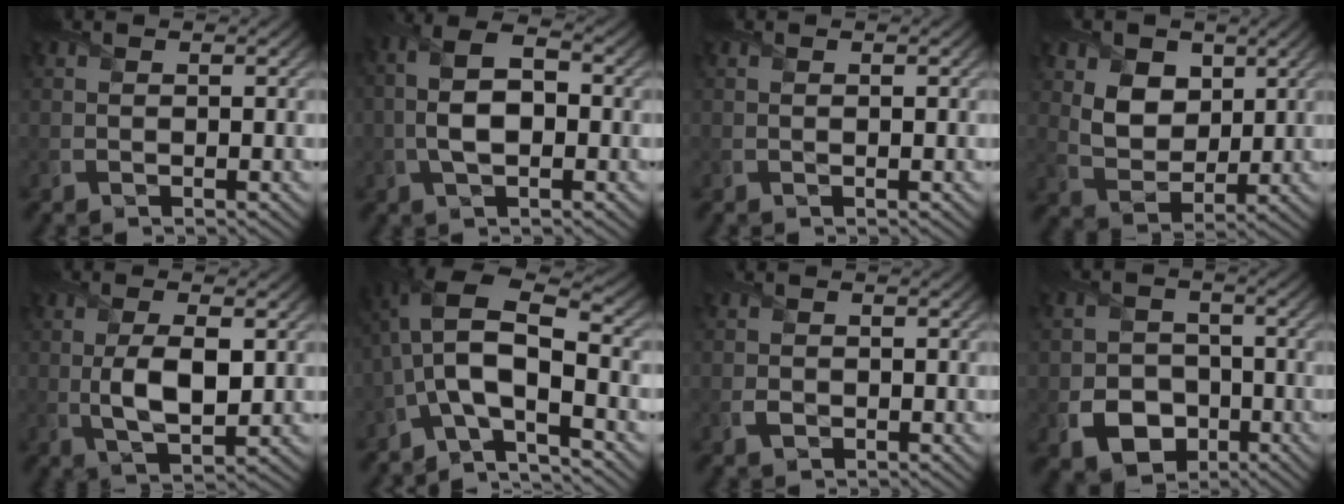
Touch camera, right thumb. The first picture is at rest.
{"total": 7.0, "force": [-0.6, 3.9, 5.8], "torque": [-0.132, 0.002, -0.011]}
{"total": 0.0}
{"total": 7.1, "force": [2.9, 5.0, 4.0], "torque": [-0.102, -0.016, 0.044]}
{"total": 6.6, "force": [0.0, 2.8, 5.9], "torque": [-0.122, -0.007, 0.004]}
{"total": 10.1, "force": [-3.3, 4.3, 8.6], "torque": [-0.170, 0.010, -0.073]}
{"total": 1.4, "force": [-0.5, 1.1, 0.8], "torque": [-0.018, -0.003, -0.011]}
{"total": 6.8, "force": [-2.8, 5.3, 3.3], "torque": [-0.065, -0.016, -0.053]}